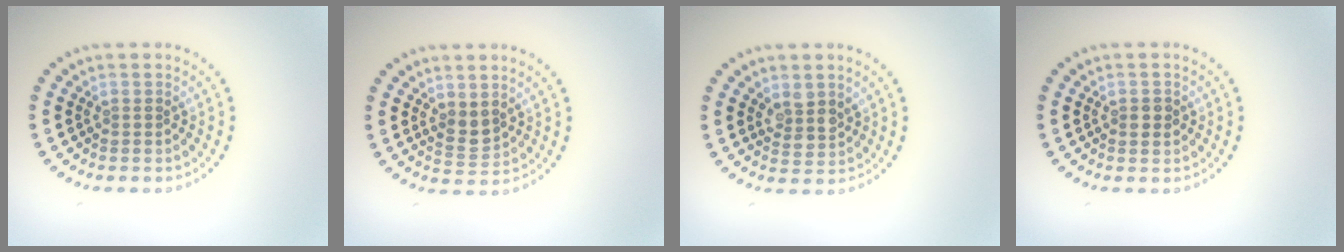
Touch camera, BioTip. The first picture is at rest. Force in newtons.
{"total": 1.7, "press": 1.5, "slide": 0.8}
{"total": 2.4, "press": 2.2, "slide": 1.1}
{"total": 1.4, "press": 1.4, "slide": 0.2}